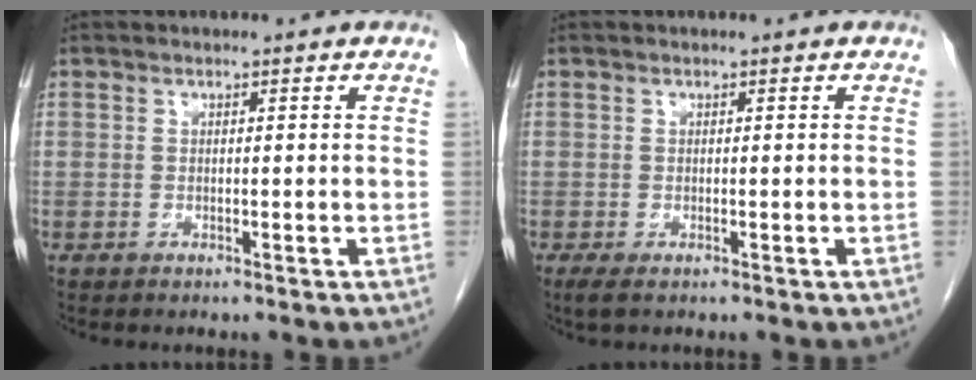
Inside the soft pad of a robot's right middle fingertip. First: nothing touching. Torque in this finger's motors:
{"motor_torque": [0.46, -0.02, -0.01, 0.03]}